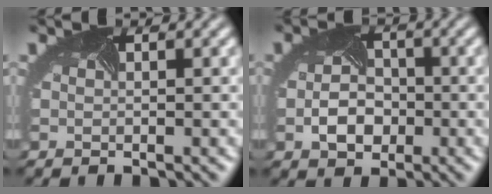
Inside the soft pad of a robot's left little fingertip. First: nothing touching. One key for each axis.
{"total": 3.6, "fx": -1.1, "fy": 2.6, "fz": 2.2, "tx": -0.039, "ty": -0.006, "tz": -0.022}